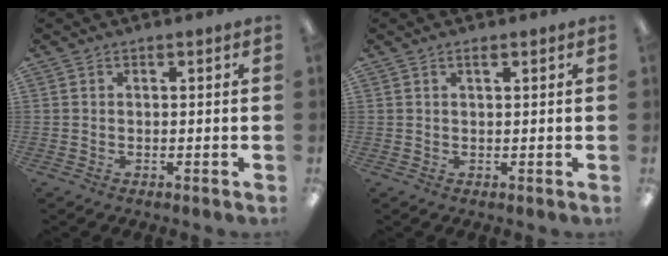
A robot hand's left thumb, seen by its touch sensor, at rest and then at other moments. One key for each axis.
{"total": 1.0, "fx": 0.8, "fy": 0.3, "fz": 0.6, "tx": -0.013, "ty": 0.002, "tz": 0.014}